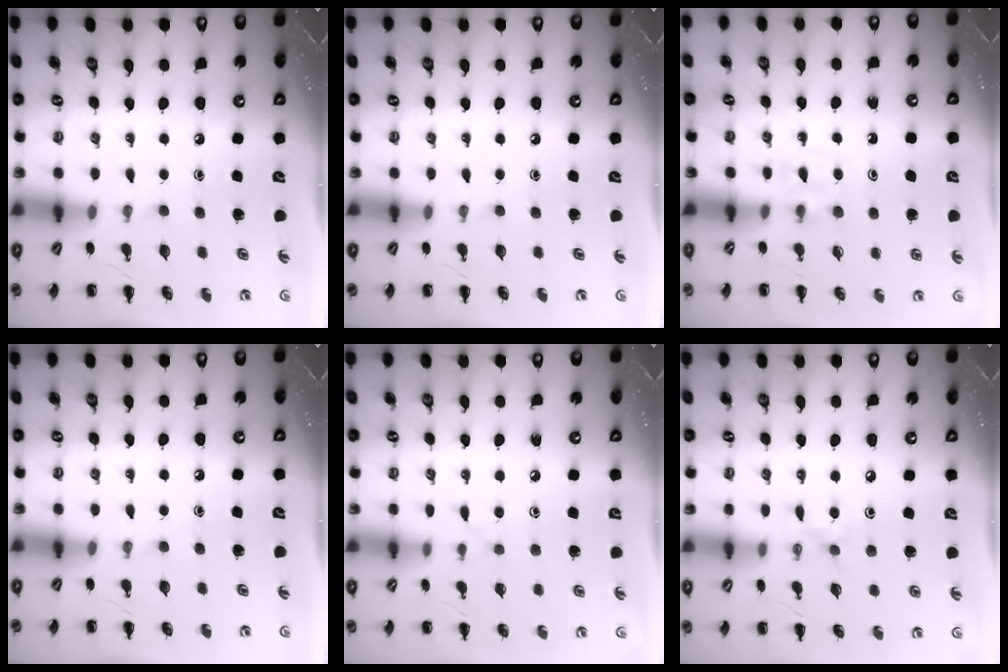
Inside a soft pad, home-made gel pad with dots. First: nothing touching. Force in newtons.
{"total": 0.0}
{"total": 3.9, "press": 3.6, "slide": 1.5}
{"total": 0.0}
{"total": 3.8, "press": 3.3, "slide": 1.9}
{"total": 3.9, "press": 3.7, "slide": 1.3}